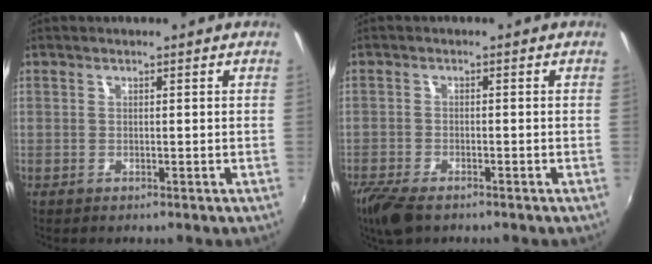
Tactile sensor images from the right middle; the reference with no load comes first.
{"total": 6.4, "force": [-4.8, 2.3, 3.6], "torque": [-0.096, -0.027, -0.093]}